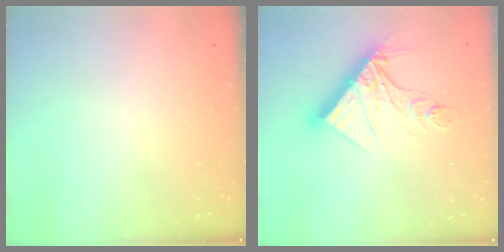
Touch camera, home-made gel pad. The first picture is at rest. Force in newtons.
{"total": 13.9, "press": 13.9, "slide": 0.7}